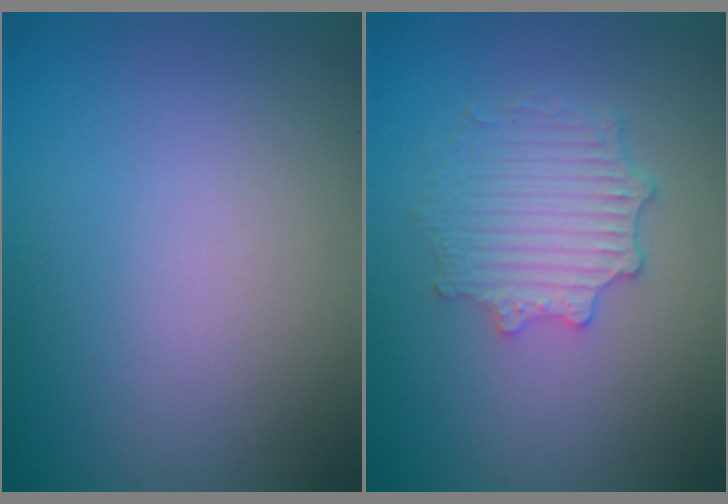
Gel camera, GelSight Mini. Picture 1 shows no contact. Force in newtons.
{"total": 3.9, "press": 3.1, "slide": 2.3}